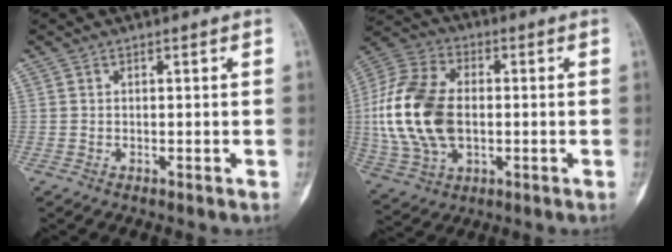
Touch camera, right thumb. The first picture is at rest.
{"total": 19.0, "force": [-0.2, 12.0, 14.7], "torque": [-0.301, 0.012, -0.001]}